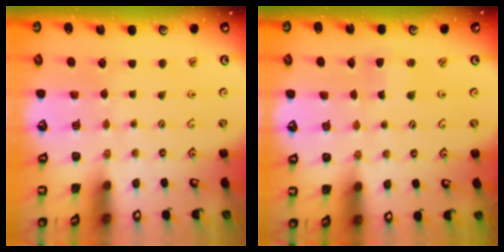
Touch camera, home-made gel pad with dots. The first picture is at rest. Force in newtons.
{"total": 2.9, "press": 2.9, "slide": 0.3}